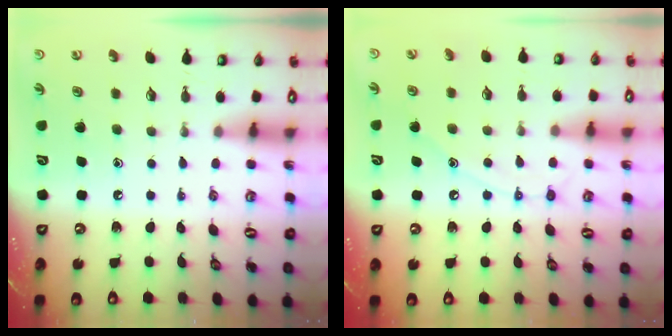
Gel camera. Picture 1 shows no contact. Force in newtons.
{"total": 9.5, "press": 9.4, "slide": 0.8}